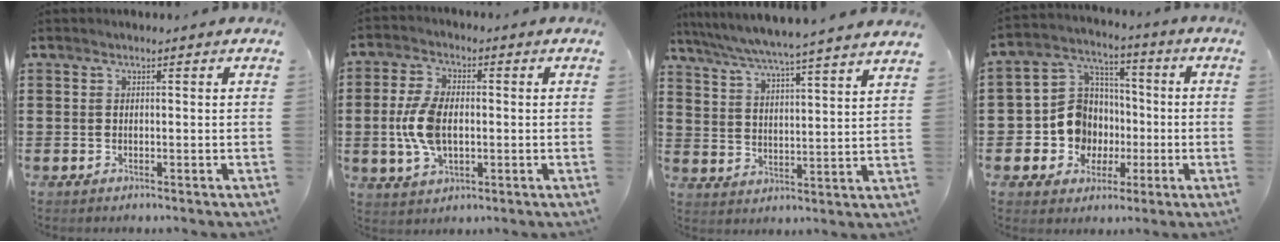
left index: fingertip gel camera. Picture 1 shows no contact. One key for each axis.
{"total": 8.0, "fx": -0.4, "fy": 4.5, "fz": 6.6, "tx": -0.161, "ty": 0.000, "tz": -0.015}
{"total": 5.5, "fx": 5.1, "fy": -1.1, "fz": 1.7, "tx": -0.056, "ty": -0.039, "tz": 0.082}
{"total": 10.2, "fx": -1.1, "fy": 9.6, "fz": 3.5, "tx": -0.112, "ty": 0.004, "tz": -0.016}